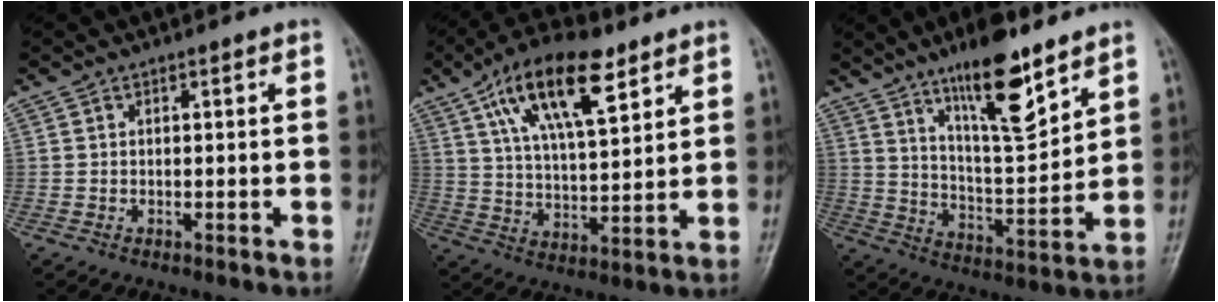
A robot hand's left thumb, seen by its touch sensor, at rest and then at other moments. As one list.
[{"total": 16.8, "force": [8.8, 6.7, 12.6], "torque": [-0.191, -0.022, 0.156]}, {"total": 15.0, "force": [10.1, 3.9, 10.4], "torque": [-0.151, -0.064, 0.179]}]